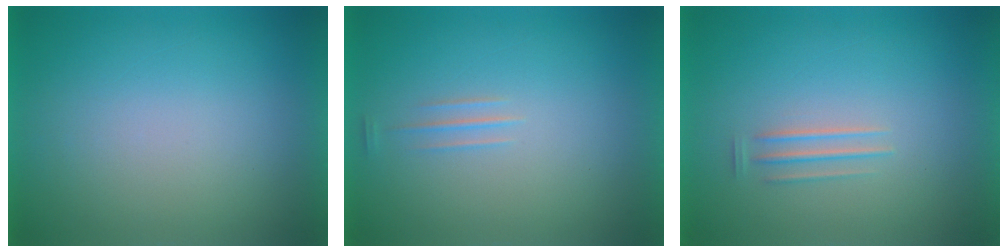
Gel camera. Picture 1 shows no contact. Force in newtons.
{"total": 1.3}
{"total": 1.5}